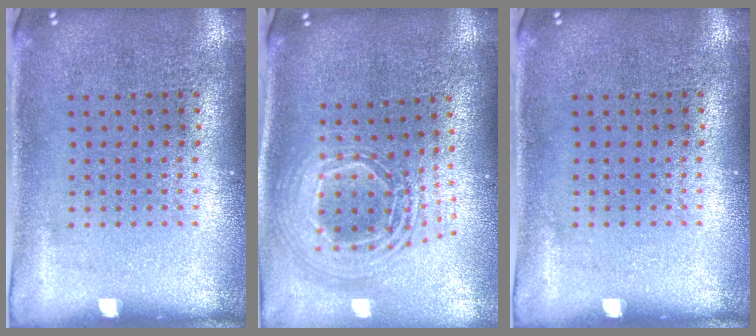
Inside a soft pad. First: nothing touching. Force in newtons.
{"total": 2.3, "press": 1.8, "slide": 1.5}
{"total": 0.0}